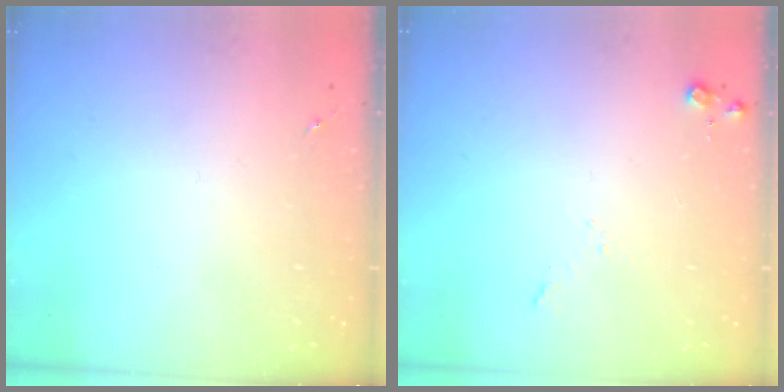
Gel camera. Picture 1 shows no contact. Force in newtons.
{"total": 6.2, "press": 6.2, "slide": 0.5}